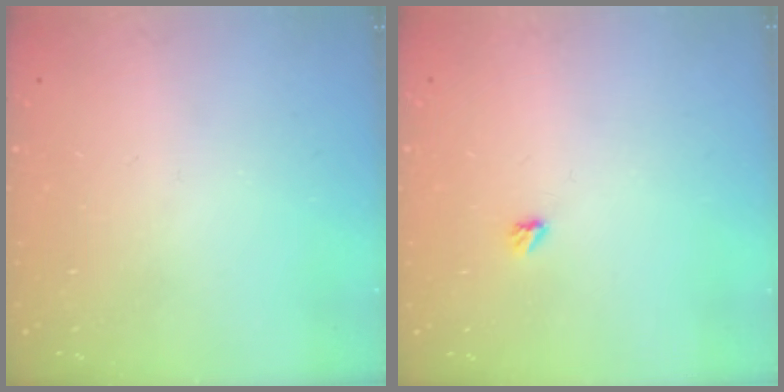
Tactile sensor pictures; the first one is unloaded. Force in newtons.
{"total": 2.9, "press": 2.9, "slide": 0.5}